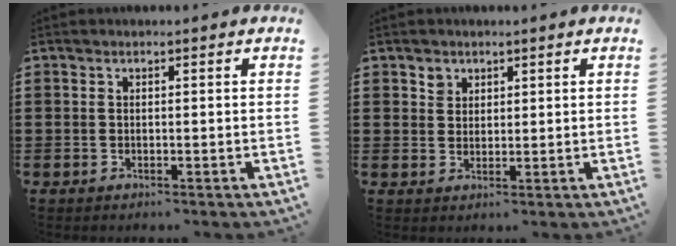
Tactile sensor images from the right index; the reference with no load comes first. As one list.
[{"total": 2.0, "force": [1.3, 1.5, 0.2], "torque": [-0.001, 0.003, 0.023]}]